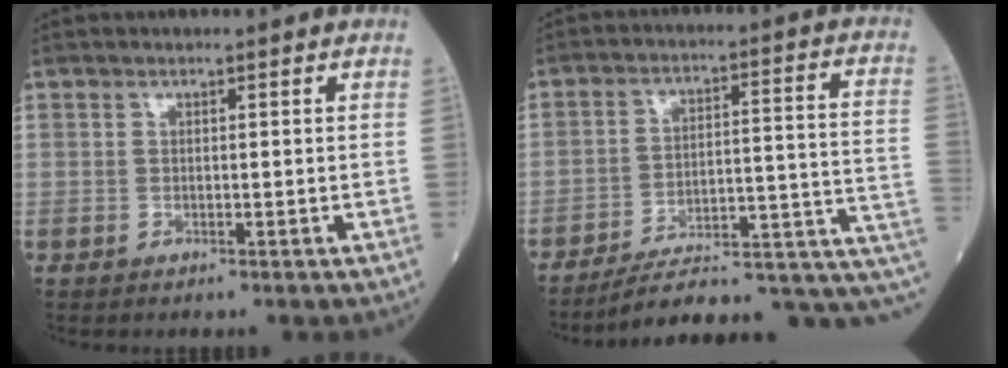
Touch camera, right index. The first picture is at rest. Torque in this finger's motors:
{"motor_torque": [-0.89, -1.17, 0.03, 0.07]}